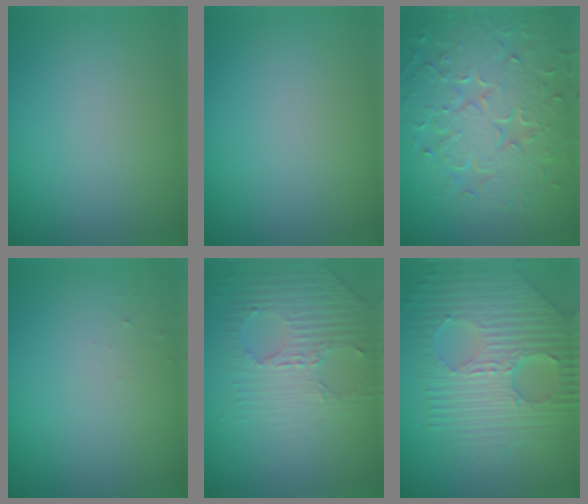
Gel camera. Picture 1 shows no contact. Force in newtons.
{"total": 0.0}
{"total": 8.9, "press": 6.4, "slide": 6.2}
{"total": 0.6, "press": 0.6, "slide": 0.1}
{"total": 4.5, "press": 3.0, "slide": 3.4}
{"total": 8.9, "press": 6.0, "slide": 6.6}